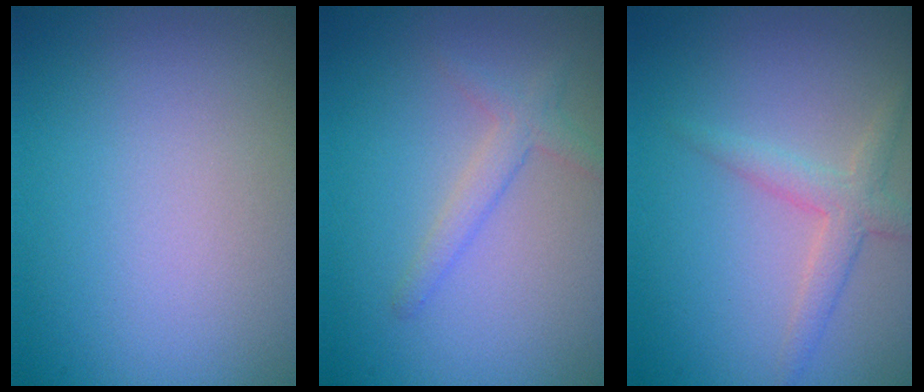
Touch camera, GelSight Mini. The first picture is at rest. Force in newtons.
{"total": 1.9, "press": 1.9, "slide": 0.1}
{"total": 2.4, "press": 2.4, "slide": 0.1}